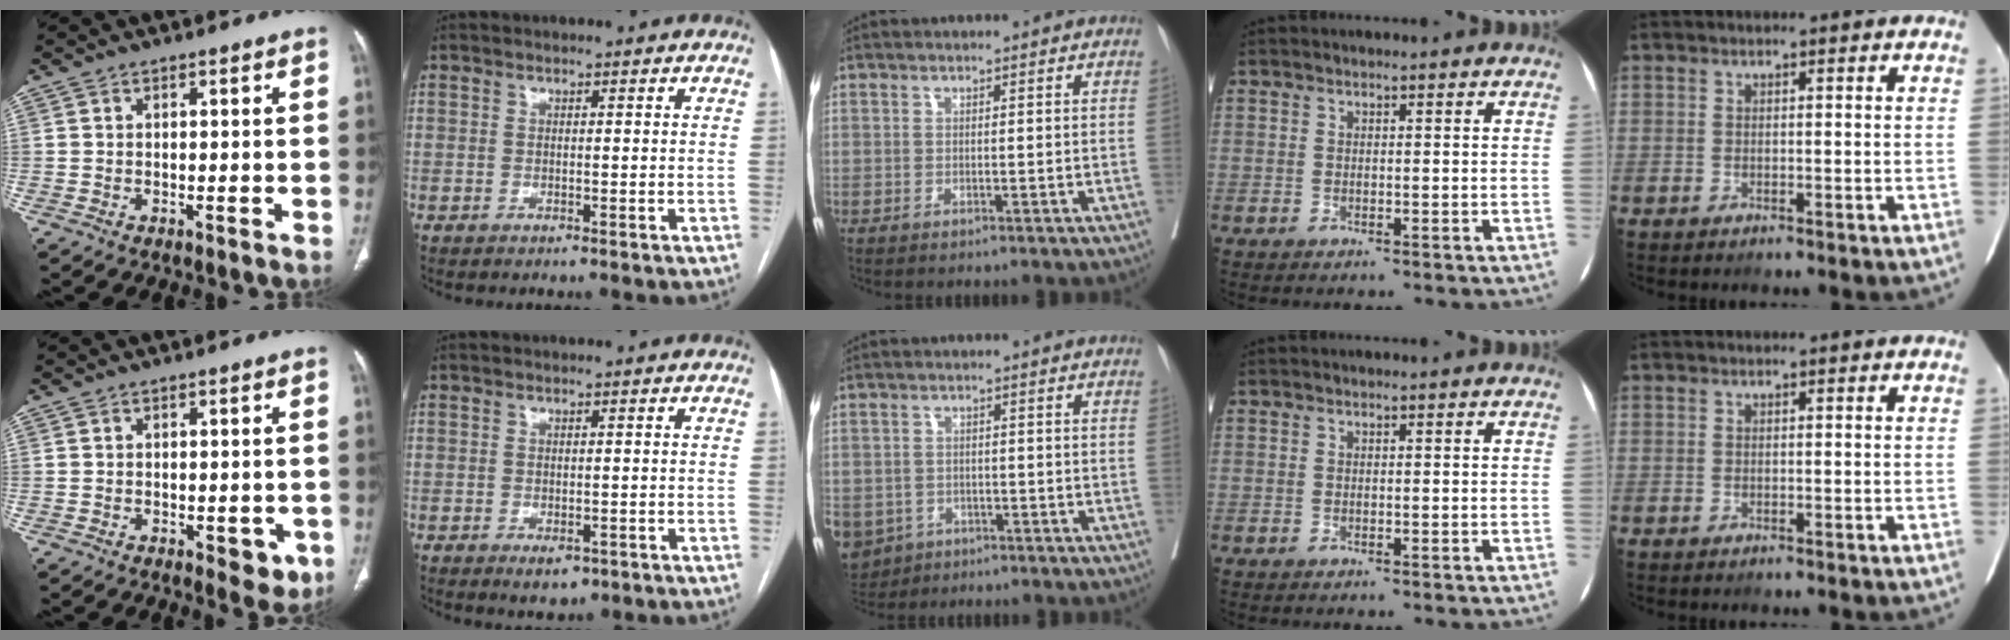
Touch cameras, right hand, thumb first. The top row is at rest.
{"thumb": {"total": 4.5, "force": [-1.5, 2.5, 3.4], "torque": [-0.017, -0.002, -0.013]}, "index": {"total": 2.8, "force": [-1.4, 1.5, 1.9], "torque": [-0.023, -0.002, -0.009]}, "middle": {"total": 9.5, "force": [-4.8, 7.7, 2.7], "torque": [-0.084, -0.003, -0.068]}}